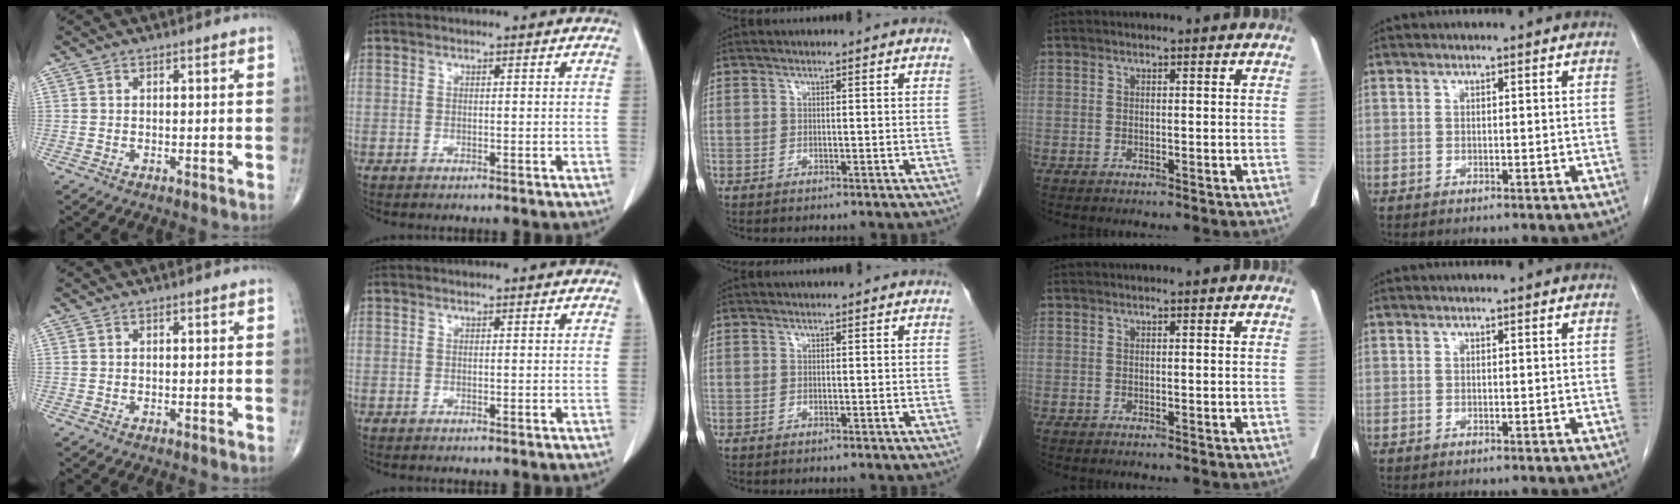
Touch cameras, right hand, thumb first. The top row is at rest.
{}